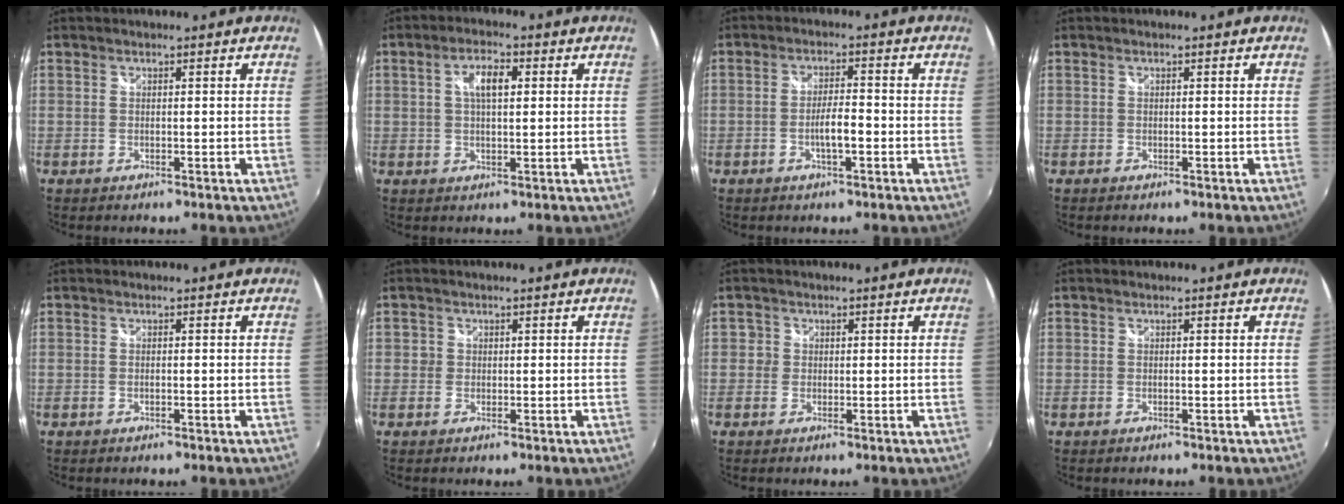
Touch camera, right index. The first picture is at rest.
{"total": 5.0, "force": [1.2, 2.0, 4.5], "torque": [-0.080, 0.012, 0.021]}
{"total": 4.0, "force": [-1.5, 0.8, 3.6], "torque": [-0.067, 0.000, -0.025]}
{"total": 0.0}
{"total": 0.0}
{"total": 1.5, "force": [-0.1, 1.4, 0.2], "torque": [-0.004, -0.001, -0.006]}
{"total": 1.7, "force": [-0.2, 1.7, 0.1], "torque": [-0.003, 0.000, -0.007]}
{"total": 0.0}